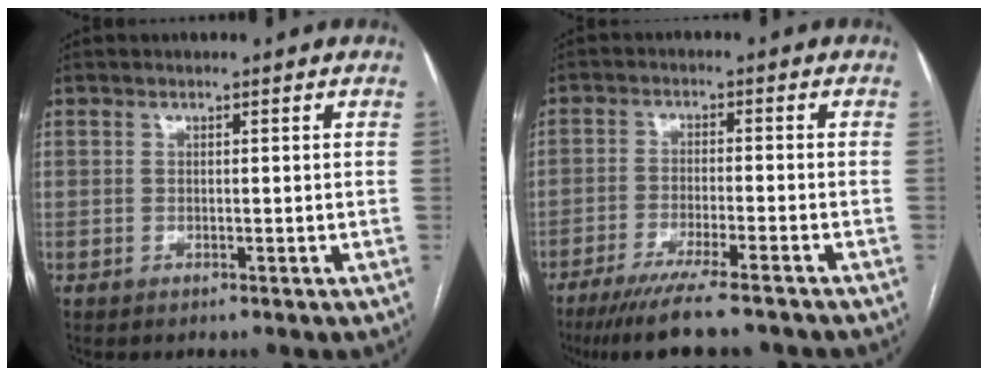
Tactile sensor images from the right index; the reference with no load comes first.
{"total": 11.1, "force": [-8.9, 0.6, 6.6], "torque": [-0.101, -0.026, -0.139]}